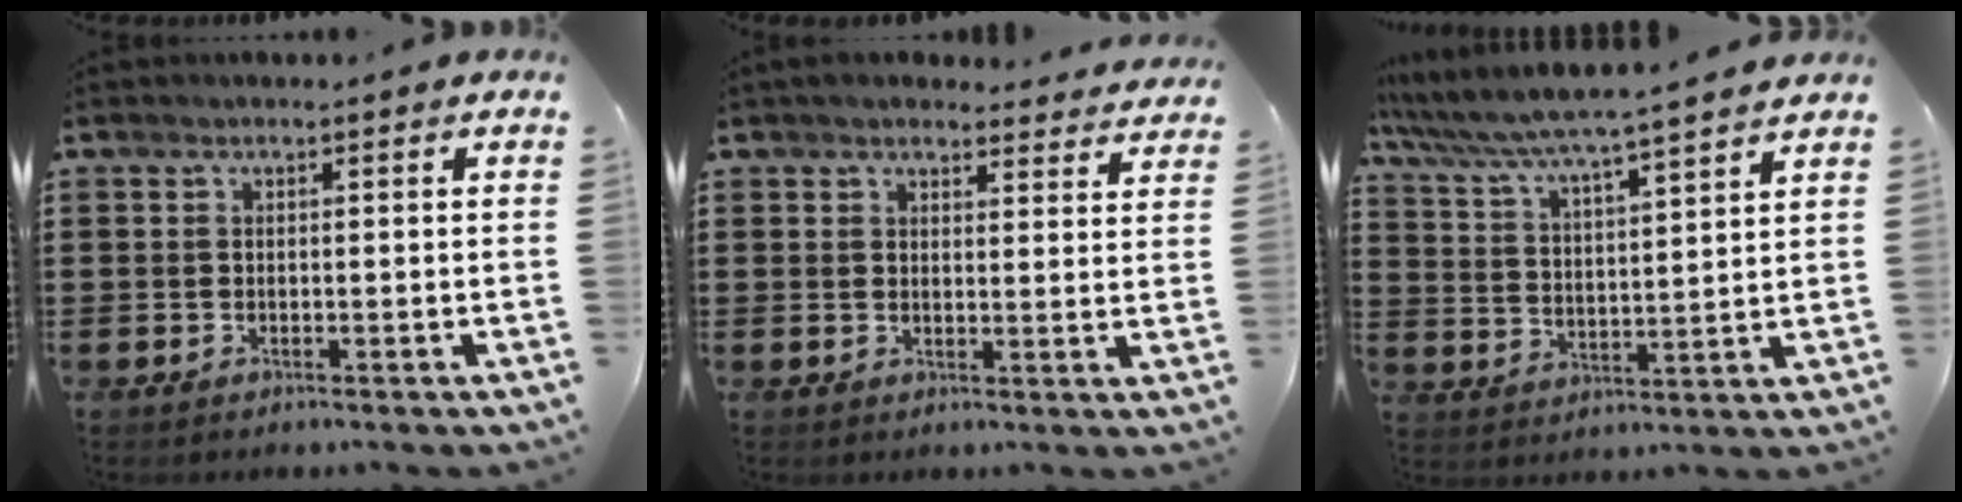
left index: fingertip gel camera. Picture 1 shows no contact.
{"total": 3.5, "force": [3.4, 0.8, 0.8], "torque": [-0.017, -0.011, 0.061]}
{"total": 4.9, "force": [4.5, -0.5, 1.9], "torque": [-0.060, -0.037, 0.068]}